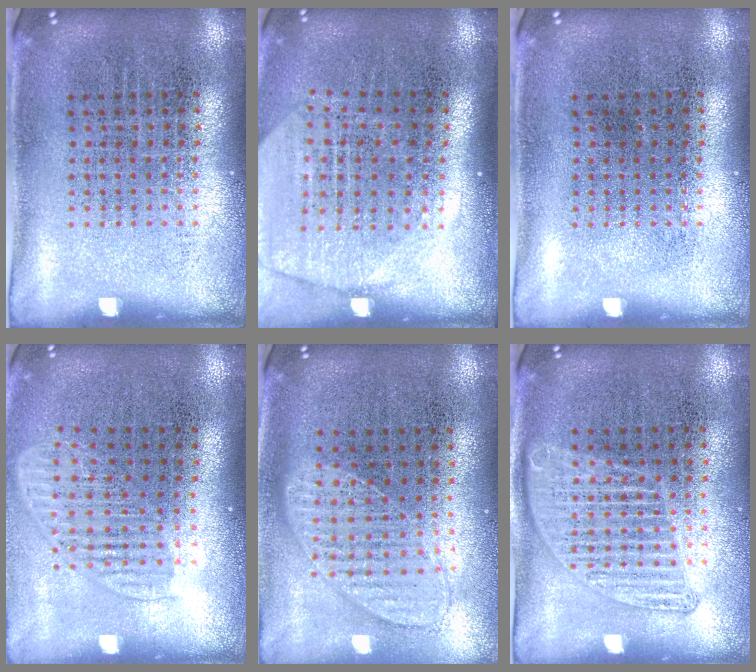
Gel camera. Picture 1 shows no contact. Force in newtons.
{"total": 1.9, "press": 1.6, "slide": 1.0}
{"total": 0.0}
{"total": 1.5, "press": 1.3, "slide": 0.7}
{"total": 1.0, "press": 1.0, "slide": 0.2}
{"total": 1.3, "press": 1.3, "slide": 0.3}